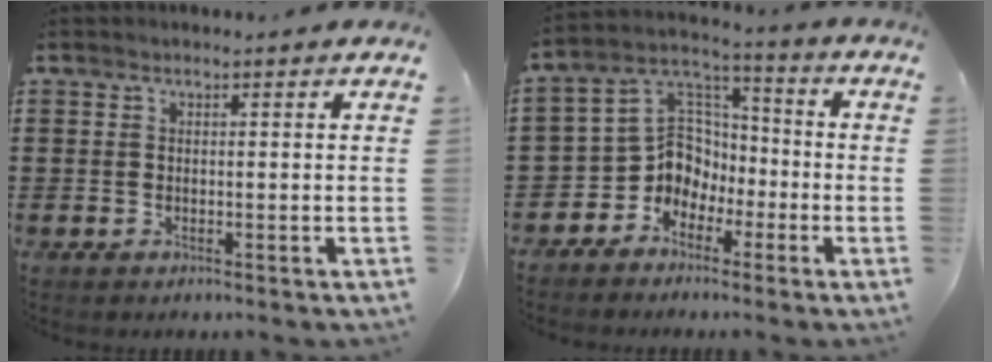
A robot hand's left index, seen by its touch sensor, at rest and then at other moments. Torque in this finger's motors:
{"motor_torque": [1.13, 1.01, 0.35, 0.03]}